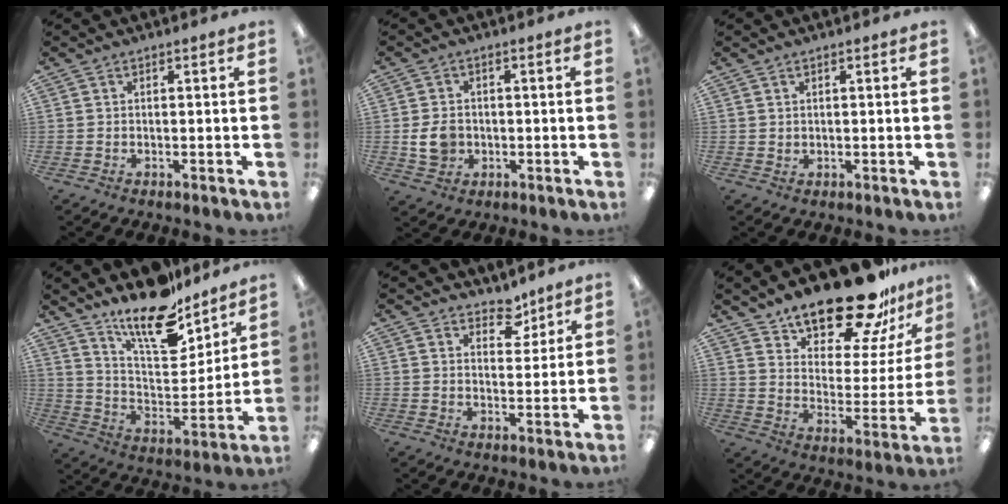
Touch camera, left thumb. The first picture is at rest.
{"total": 5.7, "force": [-0.7, 4.7, 3.1], "torque": [-0.062, 0.003, -0.014]}
{"total": 0.9, "force": [0.6, 0.5, 0.3], "torque": [-0.007, 0.001, 0.012]}
{"total": 16.5, "force": [13.8, 5.3, 7.4], "torque": [-0.135, -0.099, 0.242]}
{"total": 5.7, "force": [4.5, 3.0, 1.8], "torque": [-0.009, -0.029, 0.076]}
{"total": 21.2, "force": [17.8, 6.8, 9.2], "torque": [-0.138, -0.133, 0.301]}